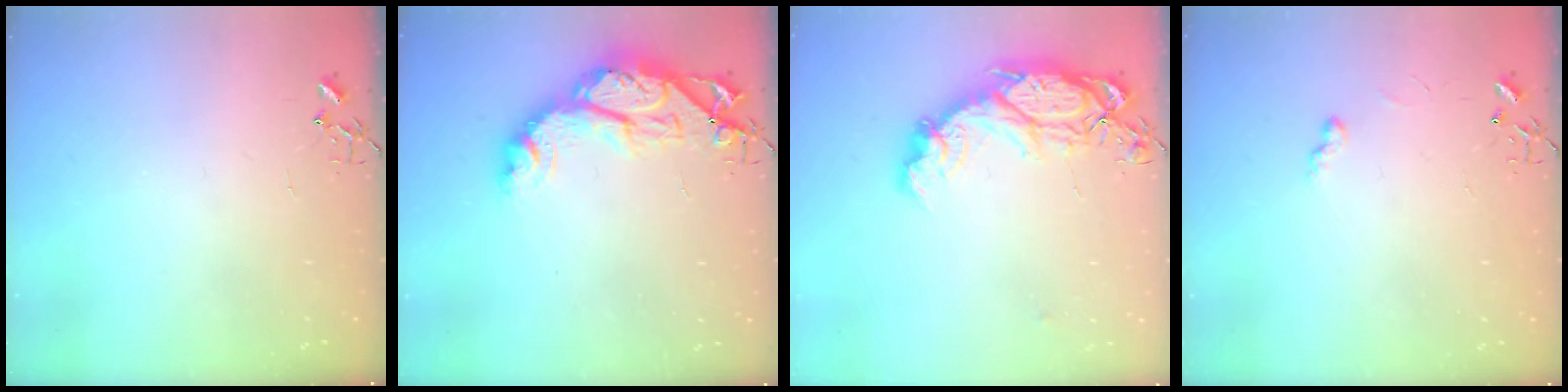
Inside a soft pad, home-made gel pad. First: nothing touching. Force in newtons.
{"total": 17.0, "press": 16.9, "slide": 1.5}
{"total": 15.7, "press": 15.6, "slide": 0.9}
{"total": 4.3, "press": 4.2, "slide": 0.6}